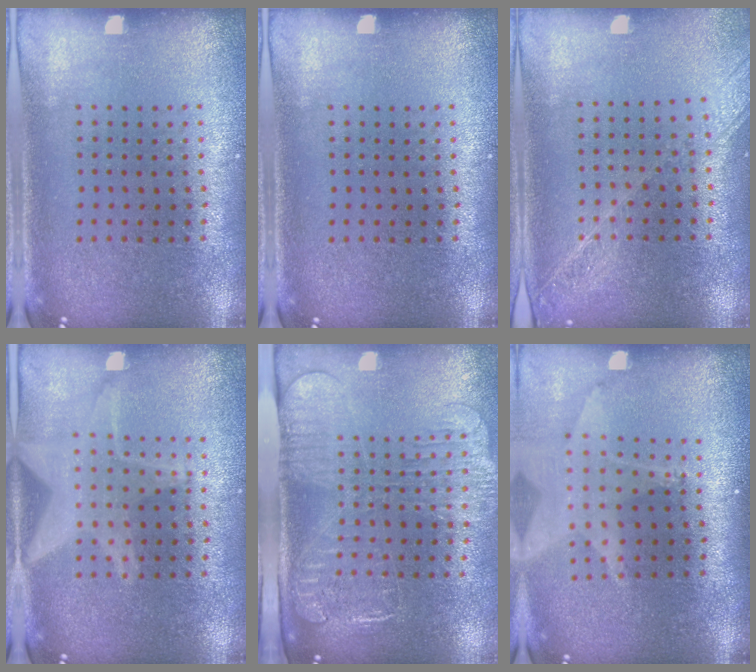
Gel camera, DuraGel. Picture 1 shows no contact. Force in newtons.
{"total": 0.0}
{"total": 1.7, "press": 1.5, "slide": 0.8}
{"total": 3.2, "press": 3.2, "slide": 0.4}
{"total": 2.6, "press": 2.1, "slide": 1.5}
{"total": 1.8, "press": 1.5, "slide": 1.1}